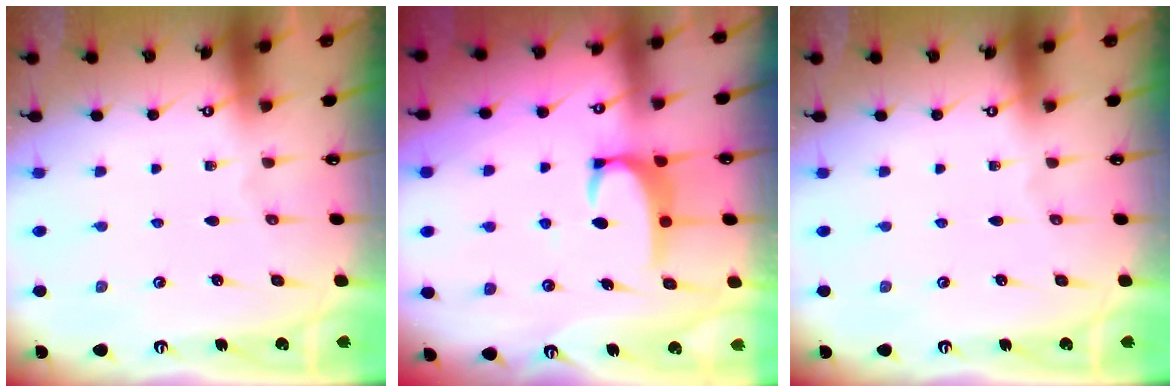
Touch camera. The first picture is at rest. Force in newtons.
{"total": 3.2, "press": 3.2, "slide": 0.3}
{"total": 0.0}